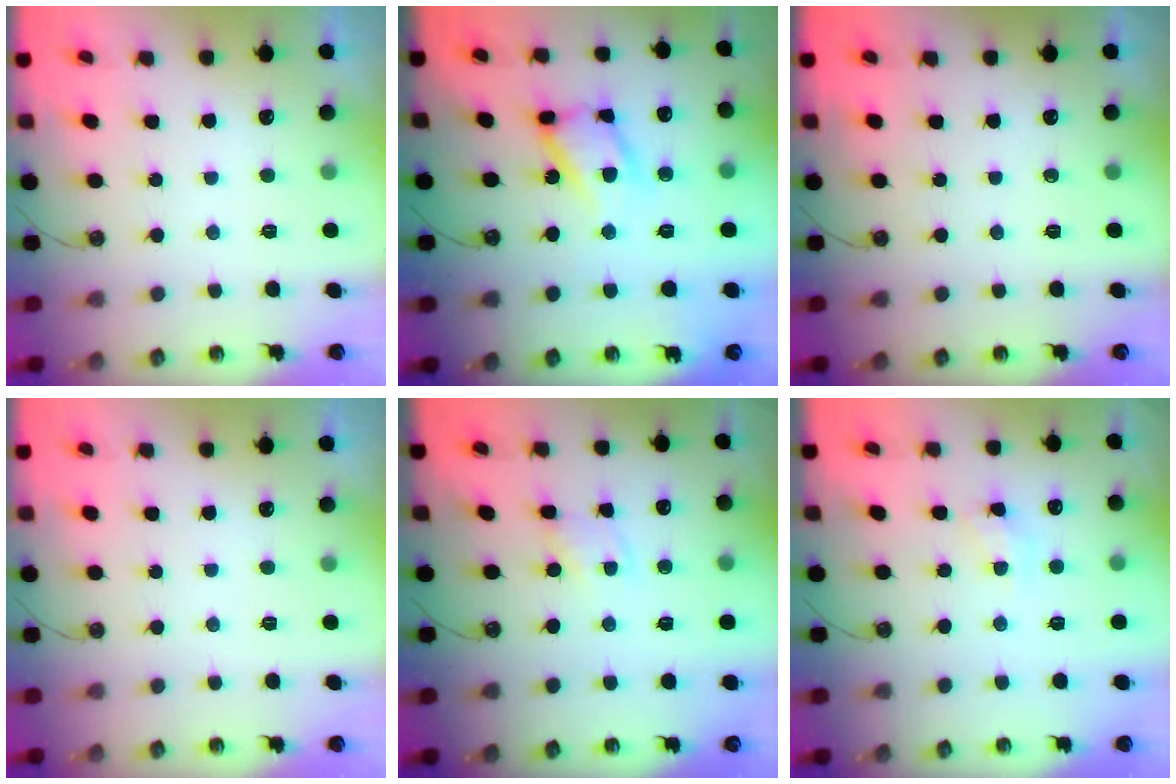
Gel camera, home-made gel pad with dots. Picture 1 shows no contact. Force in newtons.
{"total": 15.2, "press": 15.2, "slide": 1.5}
{"total": 0.0}
{"total": 0.0}
{"total": 2.8, "press": 2.8, "slide": 0.3}
{"total": 5.4, "press": 5.4, "slide": 0.5}